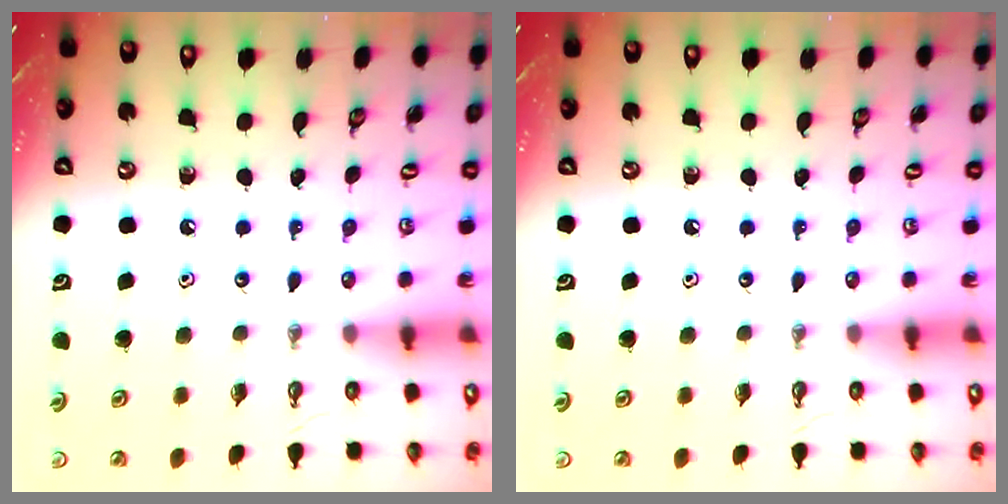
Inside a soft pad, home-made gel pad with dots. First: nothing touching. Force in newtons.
{"total": 0.0}